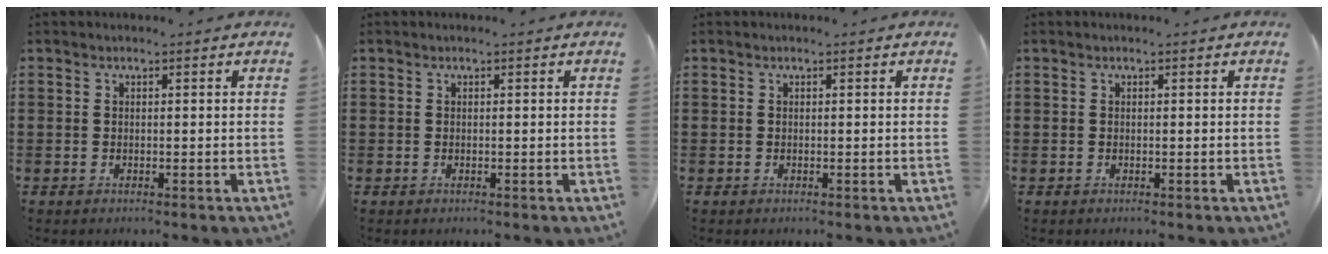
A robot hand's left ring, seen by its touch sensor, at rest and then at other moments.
{"total": 0.0}
{"total": 0.0}
{"total": 0.0}